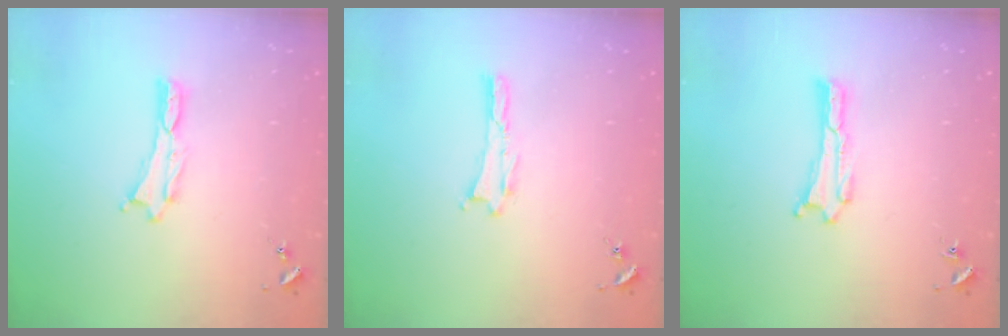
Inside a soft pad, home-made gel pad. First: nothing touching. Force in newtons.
{"total": 0.0}
{"total": 0.0}